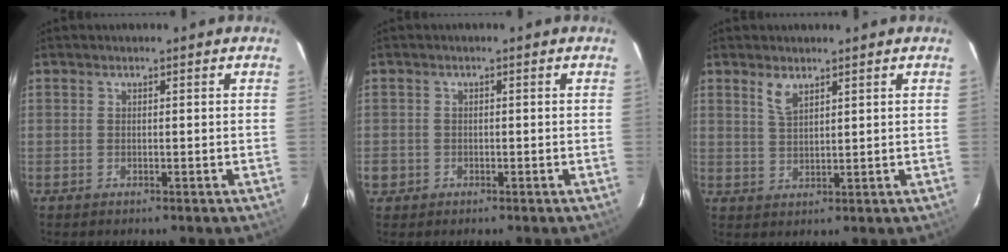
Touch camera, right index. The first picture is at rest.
{"total": 2.3, "force": [-0.7, 2.2, 0.4], "torque": [-0.010, 0.001, -0.009]}
{"total": 3.3, "force": [2.3, 1.2, 2.0], "torque": [-0.040, -0.001, 0.045]}